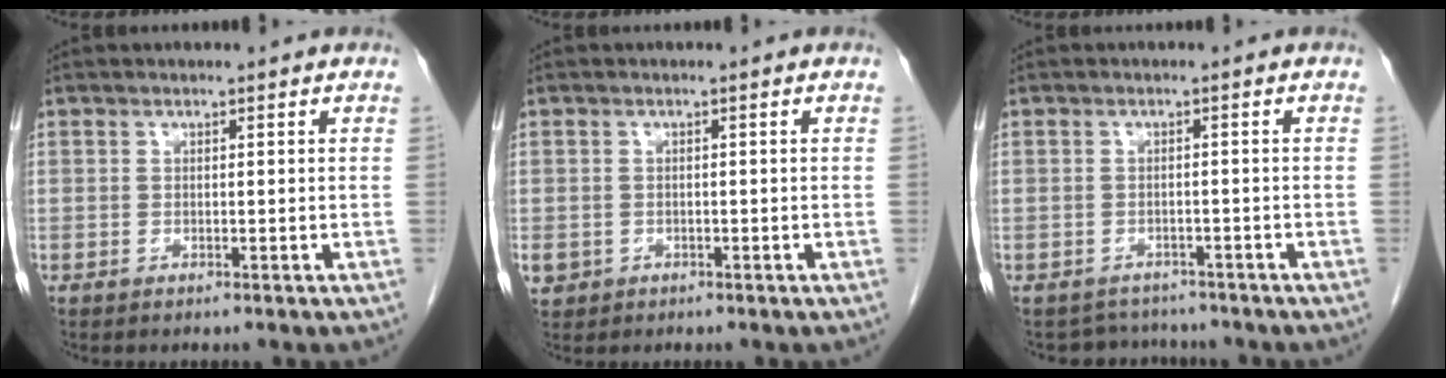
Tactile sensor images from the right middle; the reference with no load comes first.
{"total": 2.2, "force": [-0.8, 2.0, 0.6], "torque": [-0.010, 0.002, -0.006]}
{"total": 4.1, "force": [-3.8, 1.6, -0.4], "torque": [0.003, 0.007, -0.051]}